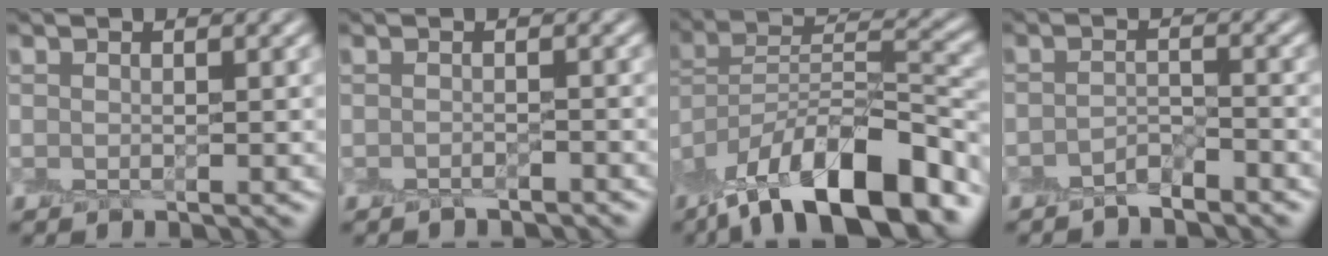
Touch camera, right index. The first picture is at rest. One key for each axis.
{"total": 1.0, "fx": -0.9, "fy": -0.1, "fz": 0.4, "tx": -0.005, "ty": -0.003, "tz": -0.019}
{"total": 13.8, "fx": -9.4, "fy": 4.3, "fz": 9.1, "tx": -0.147, "ty": 0.024, "tz": -0.171}
{"total": 1.7, "fx": -1.5, "fy": 0.2, "fz": 0.7, "tx": -0.013, "ty": 0.008, "tz": -0.030}